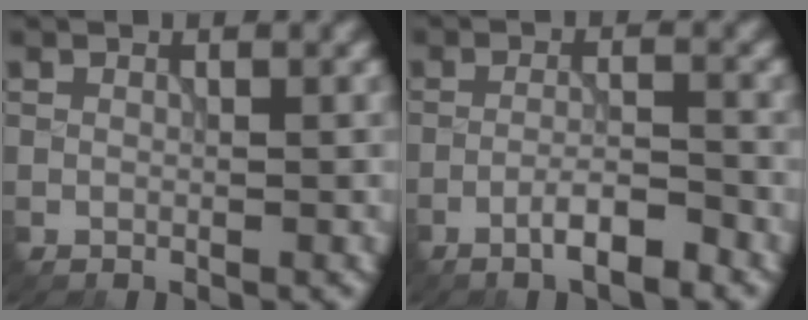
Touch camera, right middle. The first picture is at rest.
{"total": 3.3, "force": [-2.1, 0.4, 2.4], "torque": [-0.040, 0.009, -0.042]}